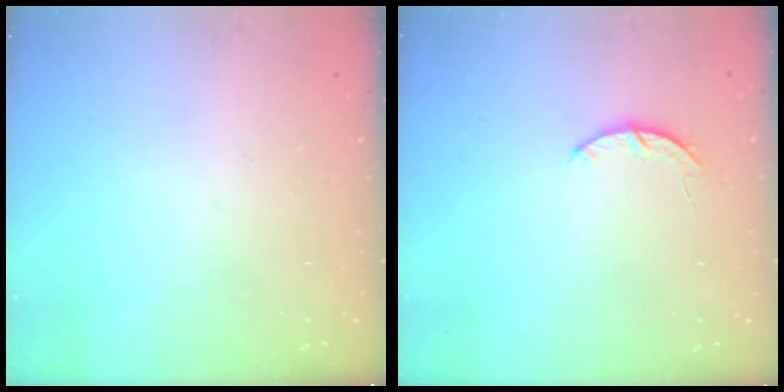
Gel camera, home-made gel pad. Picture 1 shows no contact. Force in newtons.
{"total": 3.0, "press": 3.0, "slide": 0.5}